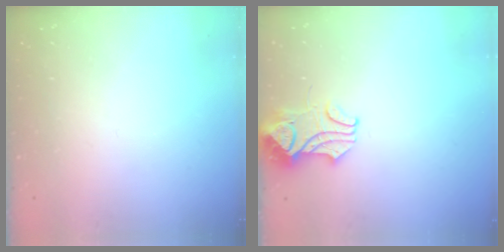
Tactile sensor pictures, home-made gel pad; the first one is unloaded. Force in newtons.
{"total": 3.2, "press": 3.1, "slide": 0.6}